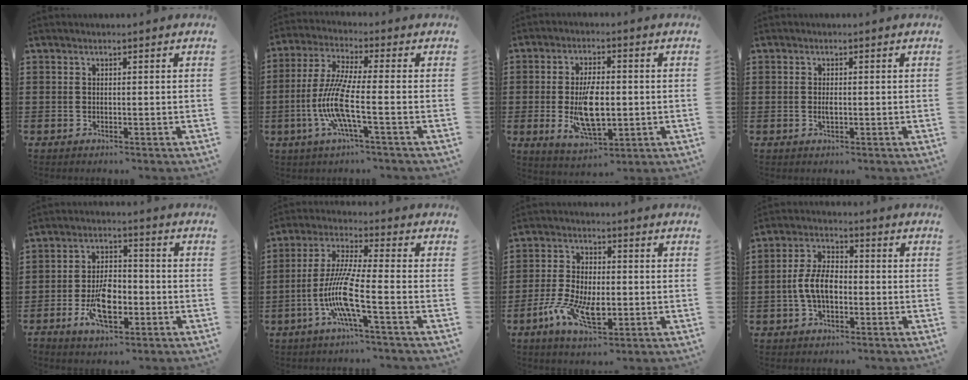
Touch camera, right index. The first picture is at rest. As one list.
[{"total": 10.0, "force": [-2.8, 1.5, 9.5], "torque": [-0.216, -0.019, -0.061]}, {"total": 8.8, "force": [-1.0, 4.0, 7.7], "torque": [-0.152, -0.004, -0.021]}, {"total": 1.2, "force": [-0.2, 0.5, 1.1], "torque": [-0.021, 0.002, -0.004]}, {"total": 8.3, "force": [-3.0, 4.1, 6.6], "torque": [-0.132, 0.004, -0.052]}, {"total": 10.0, "force": [-3.7, 0.7, 9.3], "torque": [-0.219, -0.023, -0.083]}, {"total": 8.6, "force": [-3.2, 4.0, 7.0], "torque": [-0.159, -0.006, -0.061]}, {"total": 6.4, "force": [-1.4, 3.5, 5.2], "torque": [-0.127, -0.002, -0.033]}]